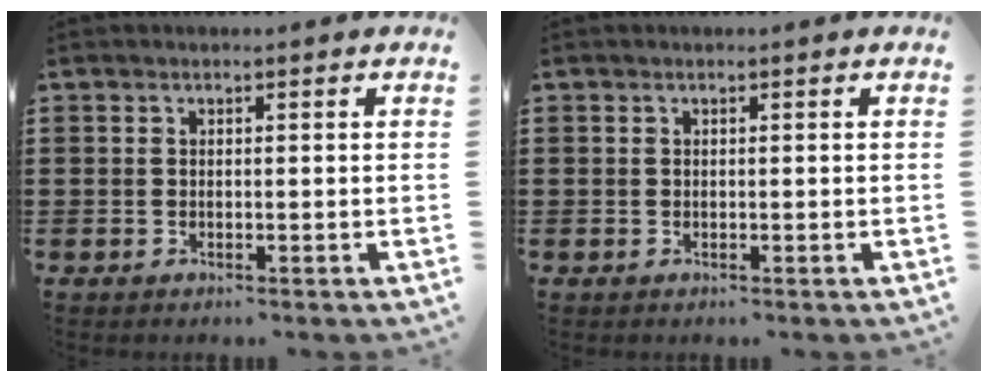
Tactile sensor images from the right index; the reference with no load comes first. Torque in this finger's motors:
{"motor_torque": [0.00, 0.00, 0.00, -0.01]}